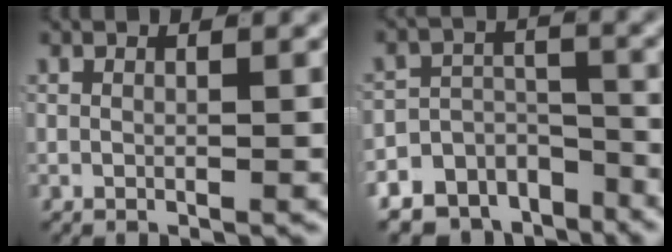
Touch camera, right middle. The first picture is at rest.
{"total": 11.9, "force": [-8.6, 7.4, 3.6], "torque": [-0.049, -0.024, -0.145]}